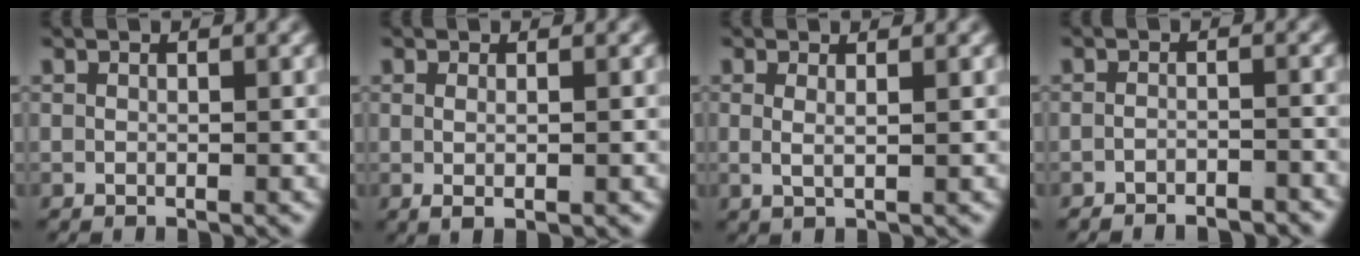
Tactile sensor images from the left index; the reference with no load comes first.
{"total": 1.2, "force": [-0.1, -0.4, 1.2], "torque": [-0.020, -0.010, 0.006]}
{"total": 1.3, "force": [0.5, -0.2, 1.2], "torque": [-0.032, -0.015, 0.019]}
{"total": 3.0, "force": [-2.9, 0.2, 0.4], "torque": [-0.005, -0.011, -0.045]}